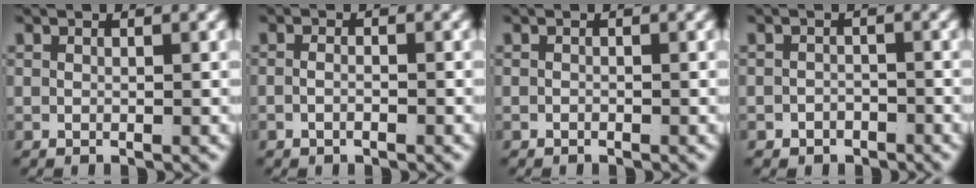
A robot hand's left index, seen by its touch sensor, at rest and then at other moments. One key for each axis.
{"total": 1.3, "fx": -0.9, "fy": 0.4, "fz": 0.8, "tx": -0.020, "ty": -0.006, "tz": -0.016}
{"total": 0.5, "fx": -0.4, "fy": -0.3, "fz": -0.1, "tx": -0.002, "ty": -0.009, "tz": -0.002}
{"total": 2.2, "fx": -1.8, "fy": 1.1, "fz": -0.2, "tx": 0.009, "ty": -0.013, "tz": -0.028}